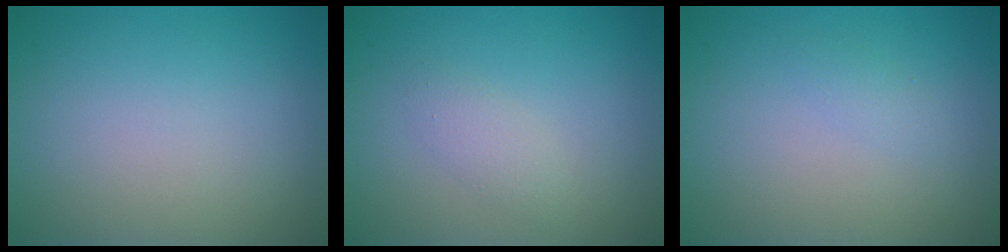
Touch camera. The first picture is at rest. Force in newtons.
{"total": 1.4, "press": 1.4, "slide": 0.1}
{"total": 0.8, "press": 0.8, "slide": 0.0}